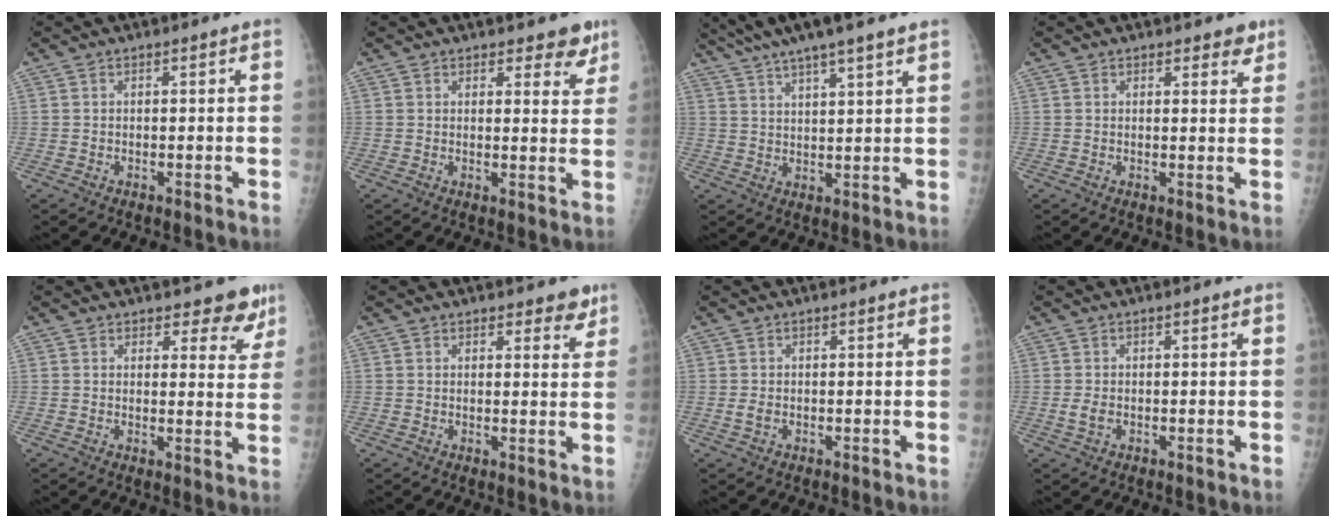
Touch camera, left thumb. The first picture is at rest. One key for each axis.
{"total": 4.6, "fx": 3.5, "fy": 2.4, "fz": 1.7, "tx": 0.013, "ty": -0.023, "tz": 0.038}
{"total": 12.1, "fx": 9.0, "fy": 1.3, "fz": 8.0, "tx": -0.137, "ty": -0.001, "tz": 0.154}
{"total": 2.9, "fx": 2.1, "fy": 1.5, "fz": 1.3, "tx": 0.008, "ty": -0.011, "tz": 0.025}
{"total": 6.2, "fx": 5.0, "fy": 3.2, "fz": 1.9, "tx": 0.014, "ty": -0.035, "tz": 0.050}
{"total": 3.6, "fx": 2.7, "fy": 1.9, "fz": 1.5, "tx": 0.010, "ty": -0.015, "tz": 0.032}
{"total": 1.3, "fx": -0.1, "fy": 0.8, "fz": 1.0, "tx": -0.023, "ty": -0.002, "tz": -0.003}
{"total": 1.9, "fx": -0.3, "fy": 1.2, "fz": 1.4, "tx": -0.032, "ty": -0.001, "tz": -0.007}